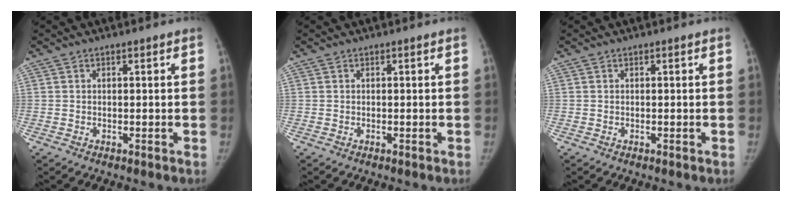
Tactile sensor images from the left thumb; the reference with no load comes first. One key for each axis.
{"total": 0.0}
{"total": 0.0}